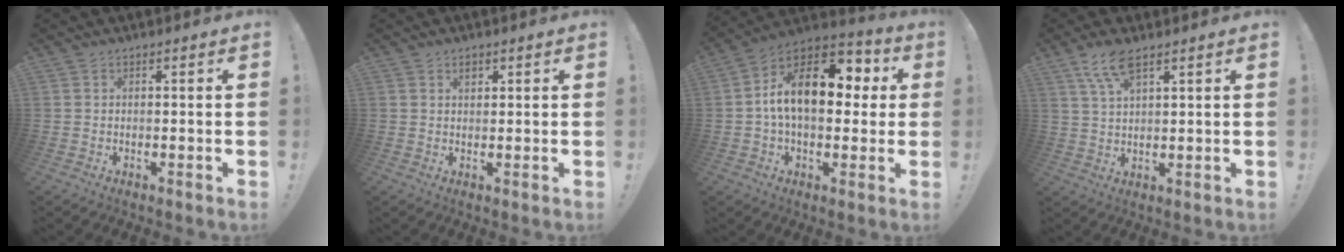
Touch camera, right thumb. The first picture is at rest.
{"total": 1.6, "force": [1.1, 1.0, 0.6], "torque": [0.010, -0.008, 0.015]}
{"total": 17.3, "force": [2.3, 10.1, 13.9], "torque": [-0.218, 0.003, 0.038]}
{"total": 7.7, "force": [4.8, 2.7, 5.4], "torque": [-0.105, -0.013, 0.089]}